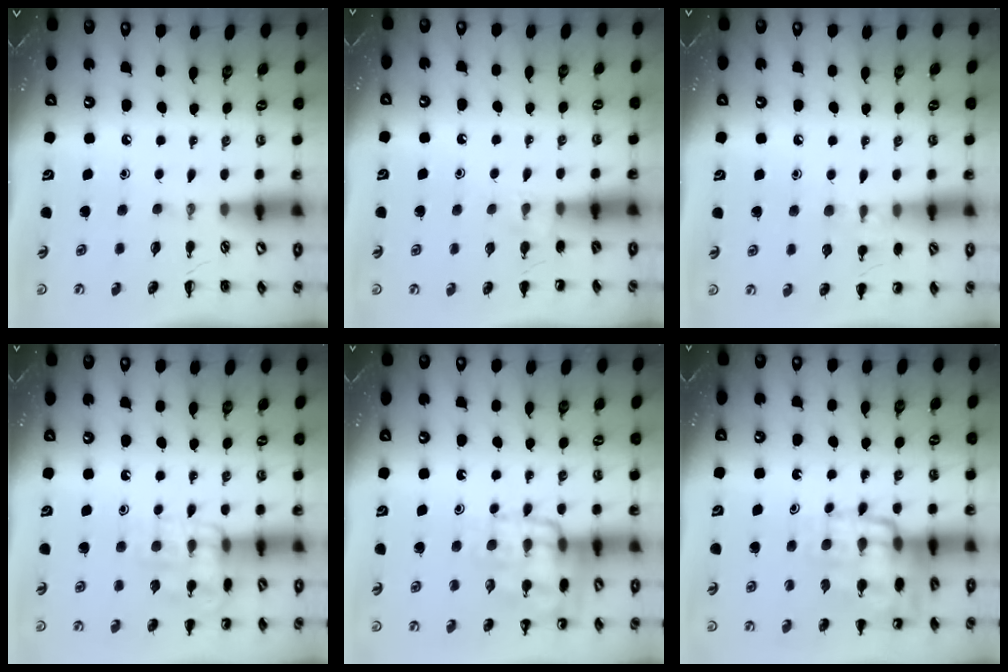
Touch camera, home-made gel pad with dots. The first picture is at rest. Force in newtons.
{"total": 4.8, "press": 4.5, "slide": 1.6}
{"total": 7.4, "press": 7.1, "slide": 2.2}
{"total": 13.4, "press": 13.4, "slide": 0.3}
{"total": 16.2, "press": 16.1, "slide": 1.6}
{"total": 17.7, "press": 17.5, "slide": 2.2}